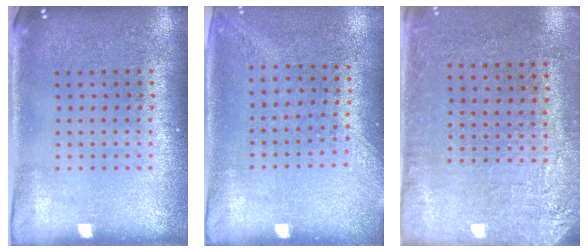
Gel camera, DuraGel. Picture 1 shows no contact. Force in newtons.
{"total": 1.4, "press": 1.1, "slide": 0.9}
{"total": 2.7, "press": 2.3, "slide": 1.4}